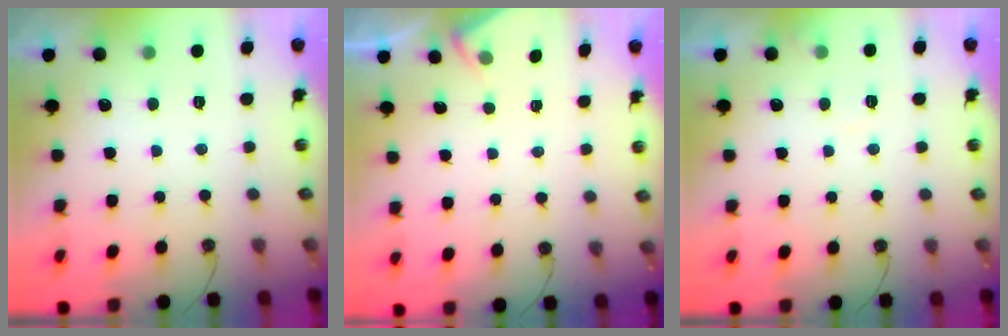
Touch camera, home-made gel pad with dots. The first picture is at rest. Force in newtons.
{"total": 2.7, "press": 2.6, "slide": 0.5}
{"total": 4.2, "press": 4.1, "slide": 0.7}